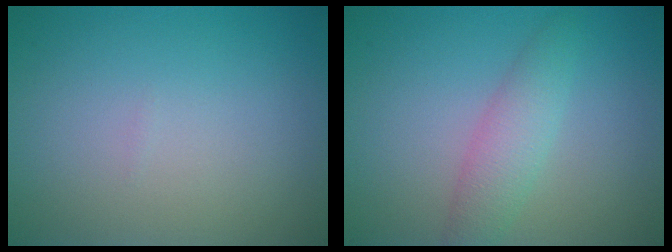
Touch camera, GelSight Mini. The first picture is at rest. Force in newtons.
{"total": 2.9, "press": 2.9, "slide": 0.0}